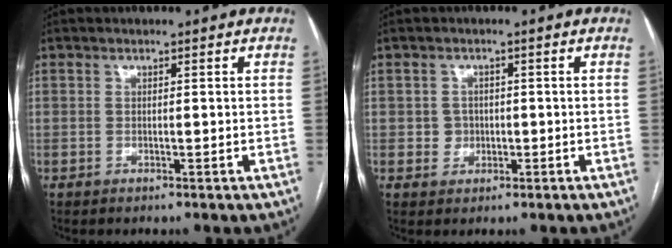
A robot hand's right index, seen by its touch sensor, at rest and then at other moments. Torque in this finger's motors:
{"motor_torque": [0.27, -0.02, -0.01, 0.00]}